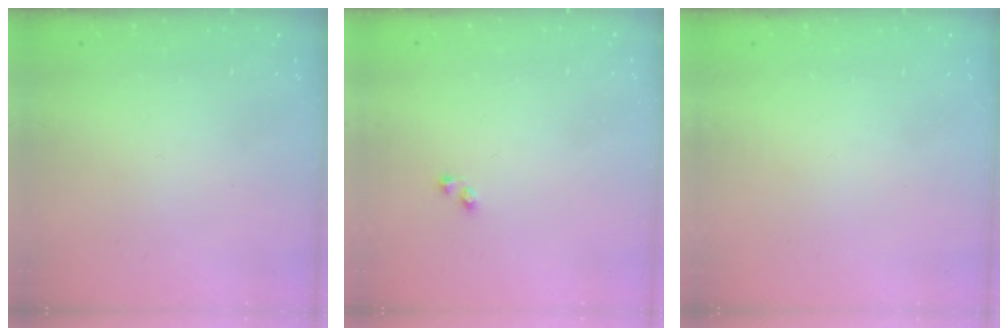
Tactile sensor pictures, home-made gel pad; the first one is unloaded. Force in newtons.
{"total": 3.1, "press": 3.0, "slide": 0.5}
{"total": 0.0}